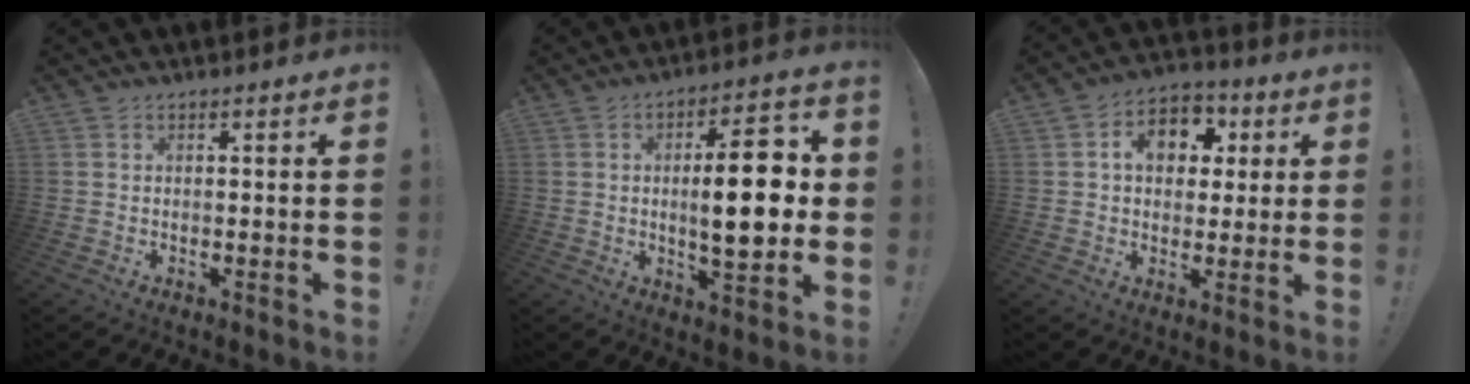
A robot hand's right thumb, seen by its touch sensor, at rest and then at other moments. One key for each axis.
{"total": 15.3, "fx": 0.6, "fy": 5.0, "fz": 14.4, "tx": -0.212, "ty": -0.001, "tz": 0.002}
{"total": 10.7, "fx": 2.9, "fy": 8.2, "fz": 6.2, "tx": -0.089, "ty": 0.002, "tz": 0.054}